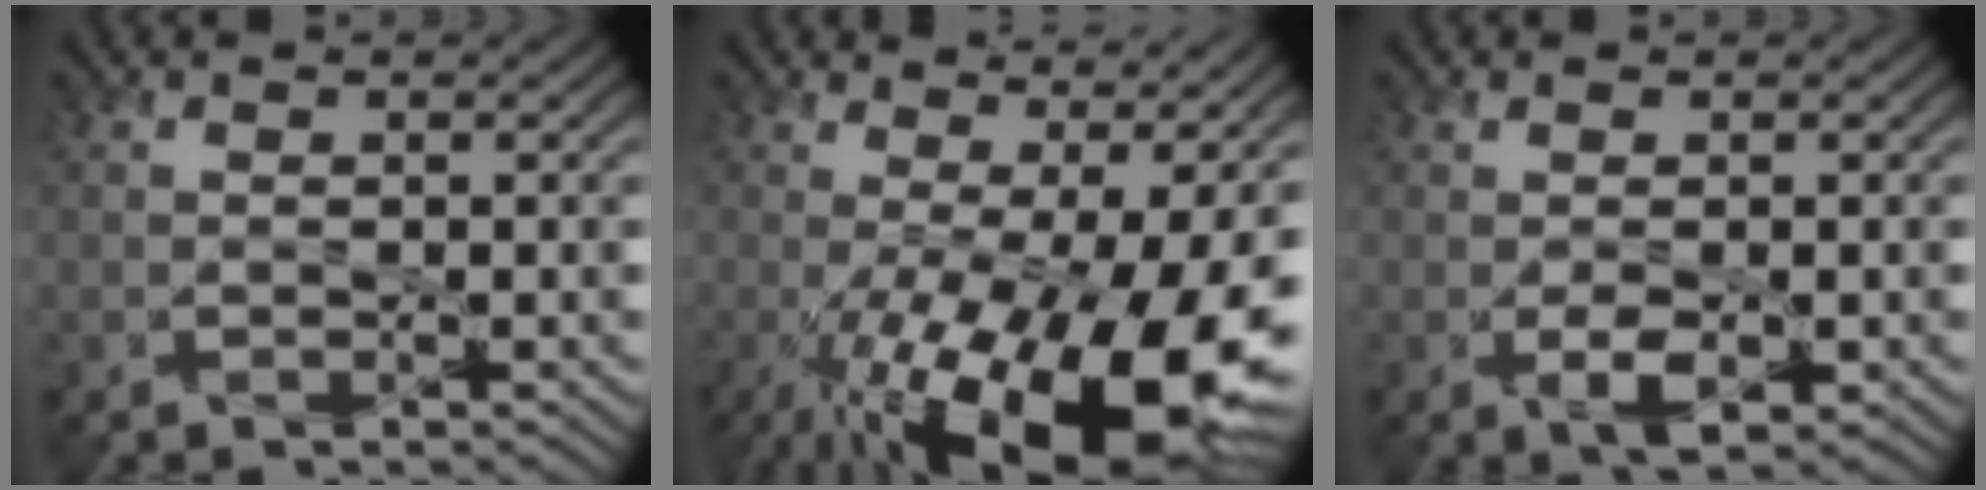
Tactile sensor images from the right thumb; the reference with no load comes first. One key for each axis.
{"total": 17.5, "fx": -3.7, "fy": 6.6, "fz": 15.8, "tx": -0.231, "ty": -0.029, "tz": -0.043}
{"total": 2.1, "fx": -0.3, "fy": 0.9, "fz": 1.9, "tx": -0.036, "ty": -0.003, "tz": -0.002}